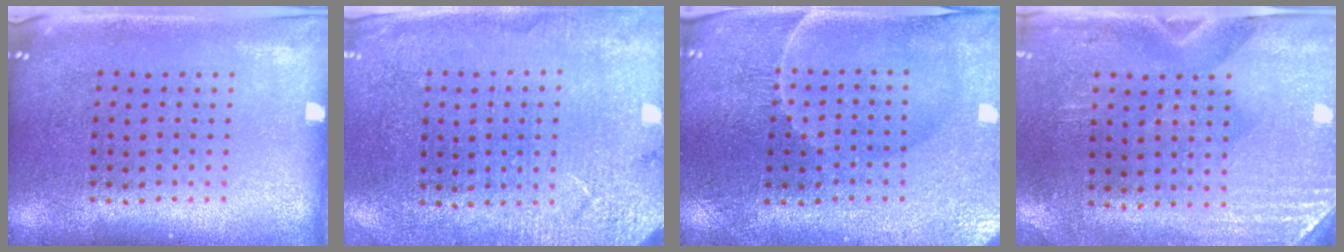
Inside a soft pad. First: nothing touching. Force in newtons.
{"total": 2.6, "press": 2.5, "slide": 0.5}
{"total": 0.9, "press": 0.8, "slide": 0.3}
{"total": 2.9, "press": 2.5, "slide": 1.5}